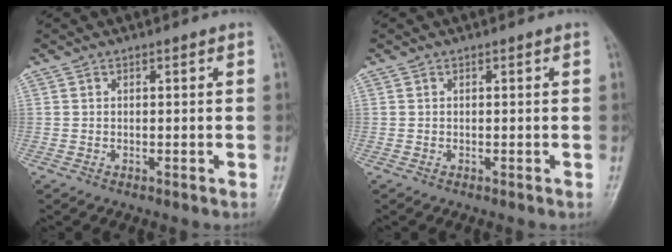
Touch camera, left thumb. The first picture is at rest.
{"total": 0.0}